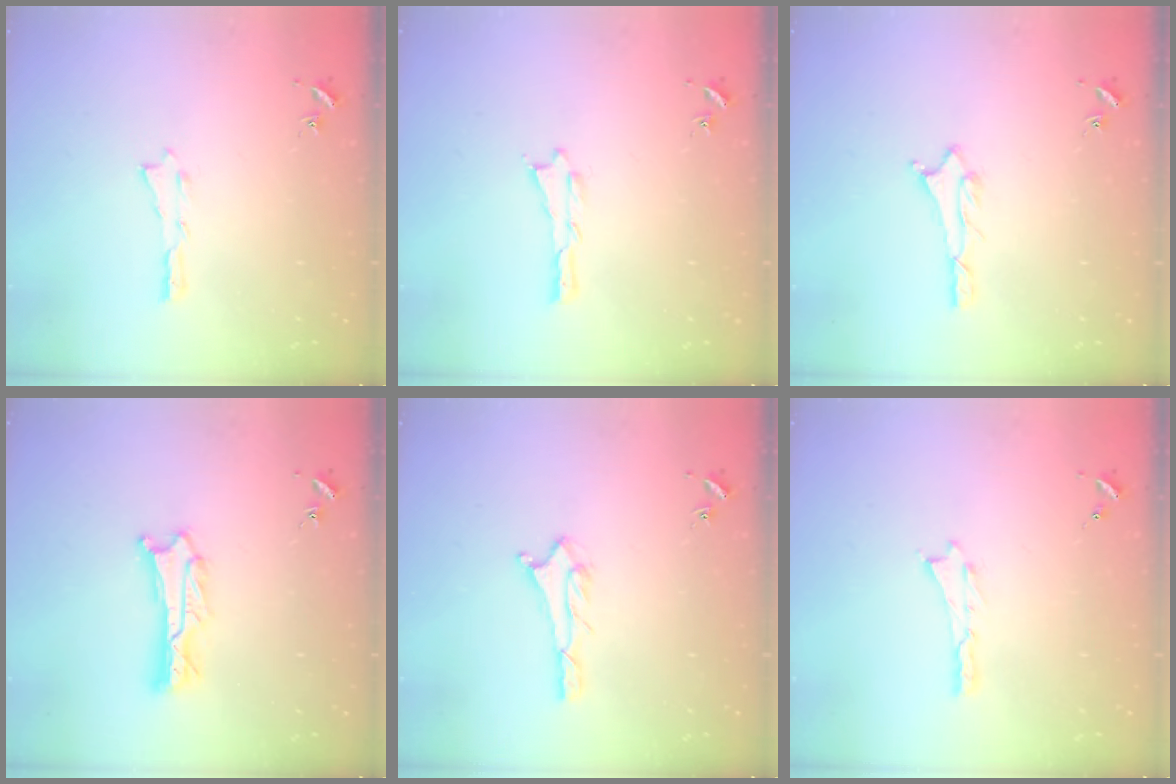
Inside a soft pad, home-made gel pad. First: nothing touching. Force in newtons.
{"total": 0.0}
{"total": 1.5, "press": 1.5, "slide": 0.1}
{"total": 1.8, "press": 1.8, "slide": 0.2}
{"total": 1.6, "press": 1.6, "slide": 0.1}
{"total": 0.0}